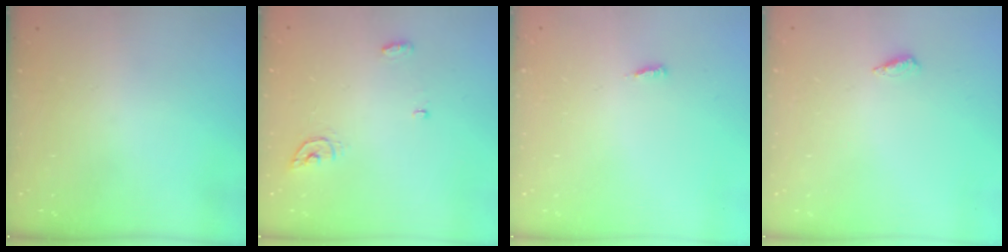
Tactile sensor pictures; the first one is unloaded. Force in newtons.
{"total": 4.8, "press": 4.8, "slide": 0.4}
{"total": 2.6, "press": 2.6, "slide": 0.3}
{"total": 2.6, "press": 2.2, "slide": 1.3}